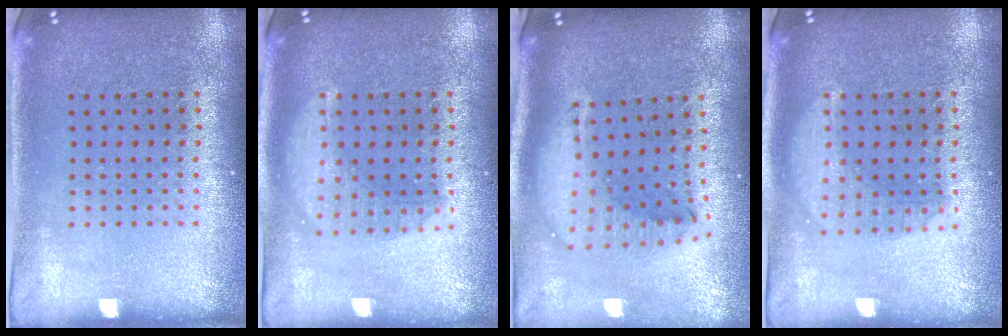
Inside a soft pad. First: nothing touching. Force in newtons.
{"total": 1.4, "press": 1.4, "slide": 0.1}
{"total": 2.1, "press": 1.7, "slide": 1.3}
{"total": 1.4, "press": 1.4, "slide": 0.1}